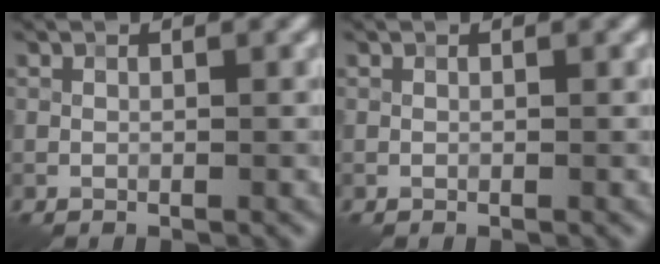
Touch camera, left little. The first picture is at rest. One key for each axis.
{"total": 0.0}